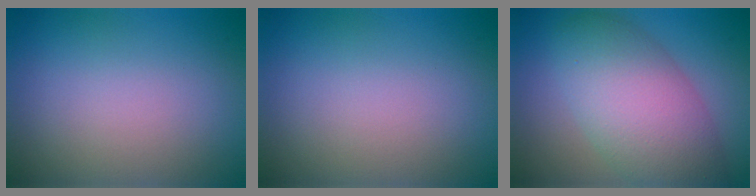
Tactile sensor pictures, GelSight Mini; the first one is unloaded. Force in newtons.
{"total": 0.0}
{"total": 8.2, "press": 8.2, "slide": 0.3}